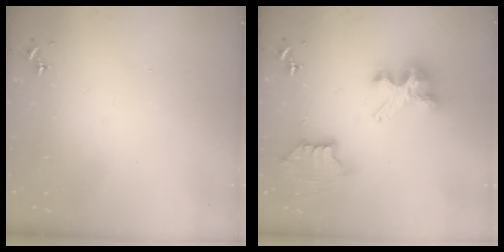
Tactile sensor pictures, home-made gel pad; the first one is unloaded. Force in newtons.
{"total": 11.0, "press": 11.0, "slide": 1.2}